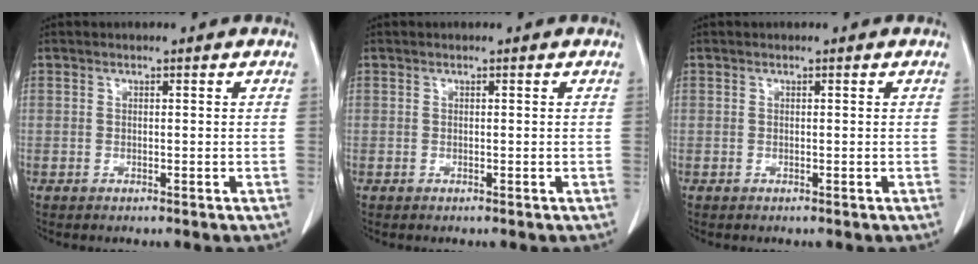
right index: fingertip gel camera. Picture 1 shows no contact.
{"total": 0.0}
{"total": 0.0}